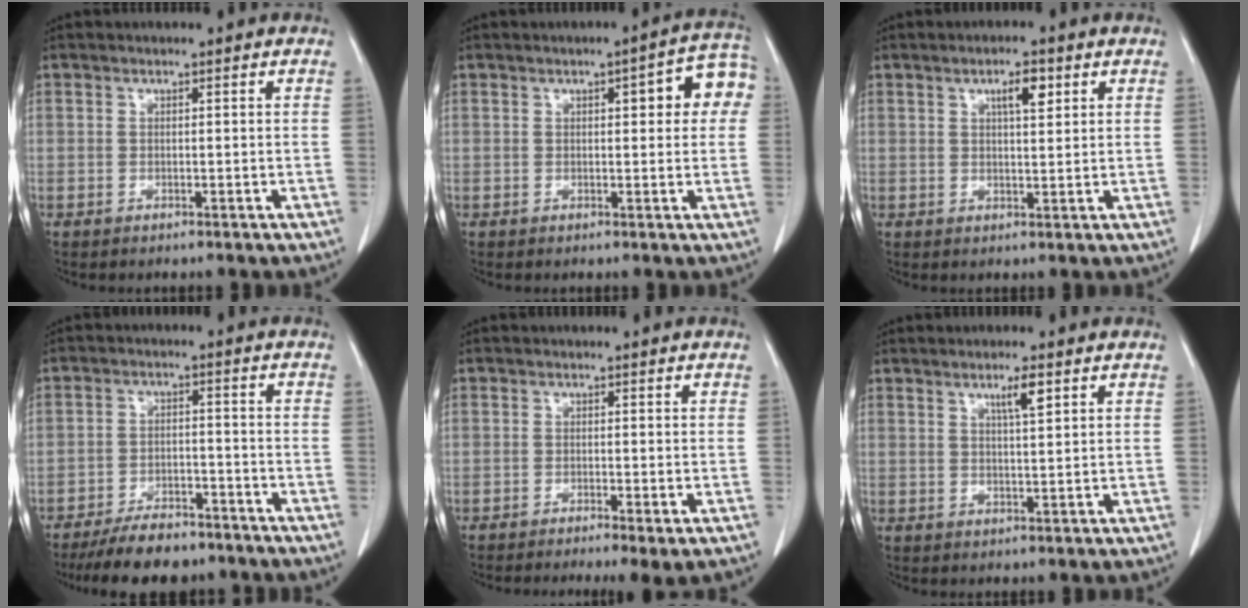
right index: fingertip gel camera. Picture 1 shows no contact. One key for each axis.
{"total": 7.4, "fx": 2.0, "fy": 2.2, "fz": 6.8, "tx": -0.076, "ty": 0.022, "tz": 0.017}
{"total": 3.7, "fx": 1.8, "fy": 0.9, "fz": 3.1, "tx": -0.052, "ty": 0.000, "tz": 0.029}
{"total": 9.3, "fx": -7.9, "fy": 3.2, "fz": 3.8, "tx": -0.058, "ty": -0.007, "tz": -0.130}
{"total": 6.1, "fx": -4.6, "fy": 0.4, "fz": 4.0, "tx": -0.048, "ty": -0.013, "tz": -0.064}
{"total": 3.2, "fx": 1.7, "fy": 0.1, "fz": 2.7, "tx": -0.048, "ty": -0.002, "tz": 0.029}